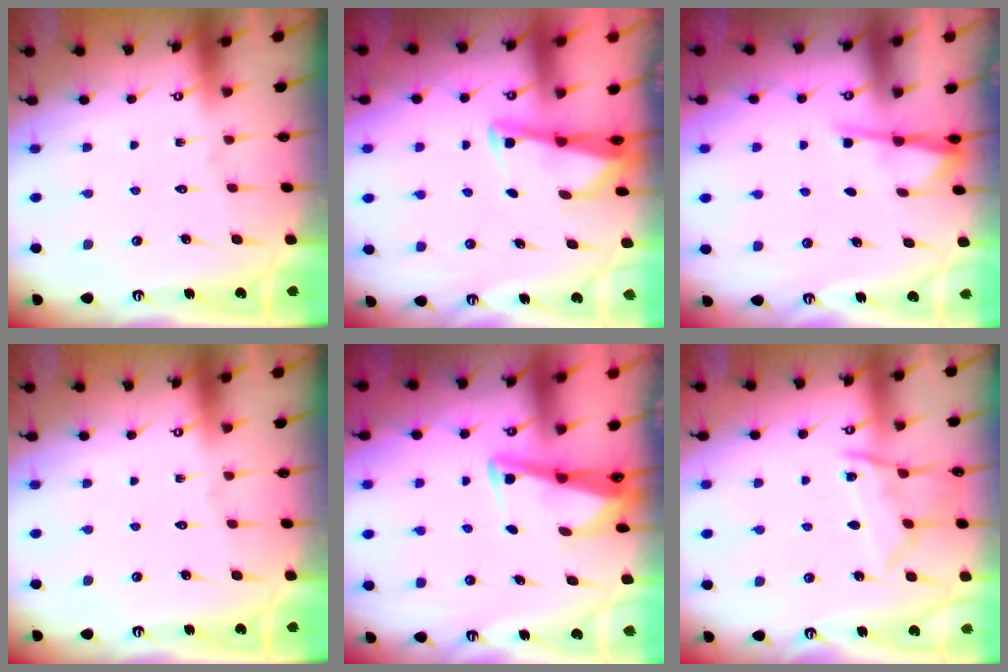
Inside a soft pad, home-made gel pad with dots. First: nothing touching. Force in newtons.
{"total": 2.7, "press": 2.7, "slide": 0.2}
{"total": 2.8, "press": 2.7, "slide": 0.5}
{"total": 0.0}
{"total": 3.4, "press": 3.4, "slide": 0.3}
{"total": 9.9, "press": 9.8, "slide": 1.1}